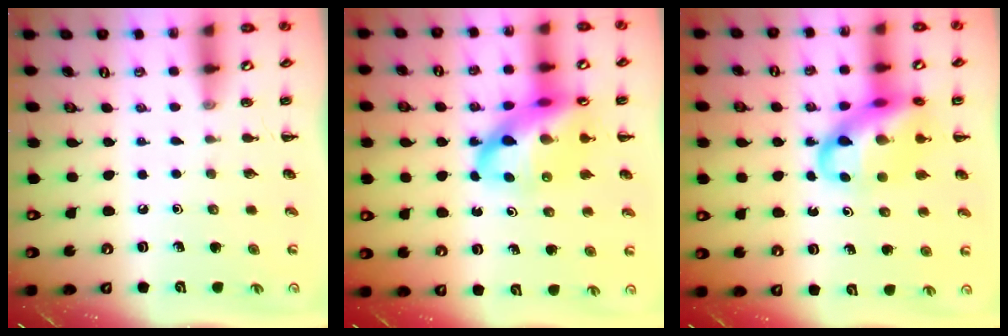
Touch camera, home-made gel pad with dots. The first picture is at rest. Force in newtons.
{"total": 17.1, "press": 16.6, "slide": 4.2}
{"total": 15.9, "press": 15.4, "slide": 3.8}